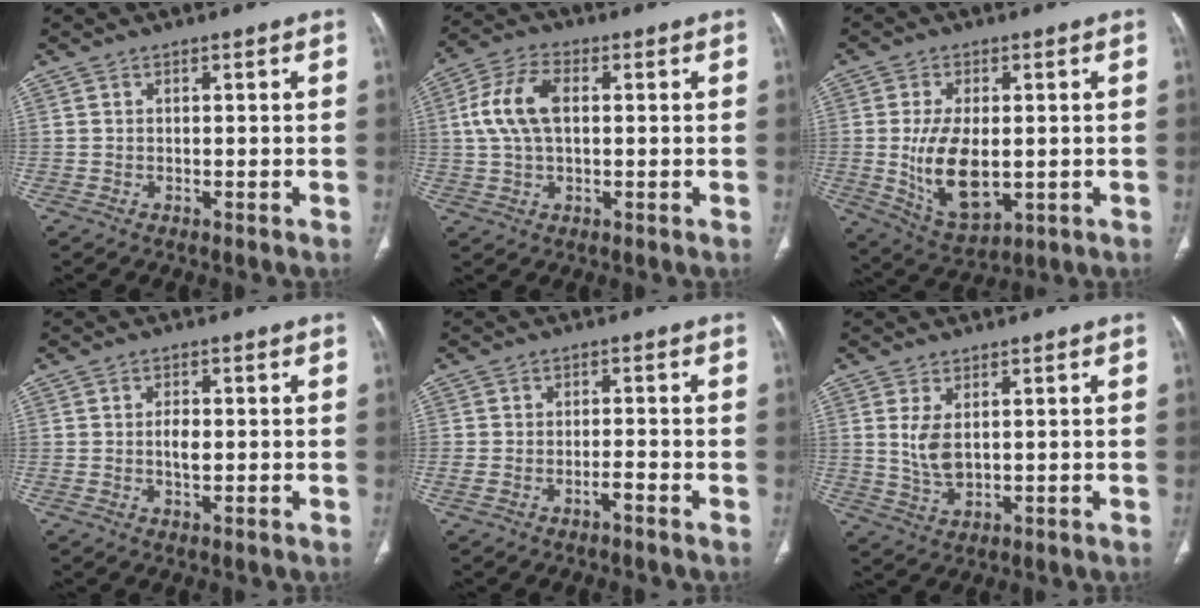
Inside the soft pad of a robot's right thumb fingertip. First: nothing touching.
{"total": 9.6, "force": [1.3, 5.4, 7.9], "torque": [-0.170, 0.020, 0.024]}
{"total": 12.5, "force": [-0.9, 6.8, 10.5], "torque": [-0.186, -0.014, 0.003]}
{"total": 2.9, "force": [-0.2, 1.6, 2.4], "torque": [-0.042, 0.001, -0.004]}
{"total": 3.0, "force": [-1.7, 1.2, 2.2], "torque": [-0.051, 0.020, -0.030]}
{"total": 5.0, "force": [1.0, 2.7, 4.1], "torque": [-0.085, -0.010, 0.028]}